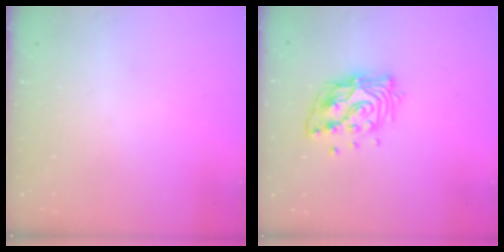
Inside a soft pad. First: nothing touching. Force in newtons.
{"total": 13.3, "press": 13.2, "slide": 1.5}